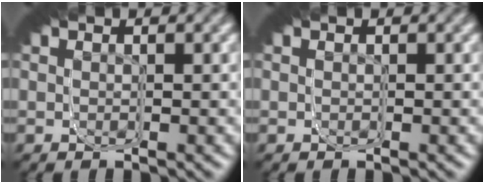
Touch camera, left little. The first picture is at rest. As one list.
[{"total": 0.0}]